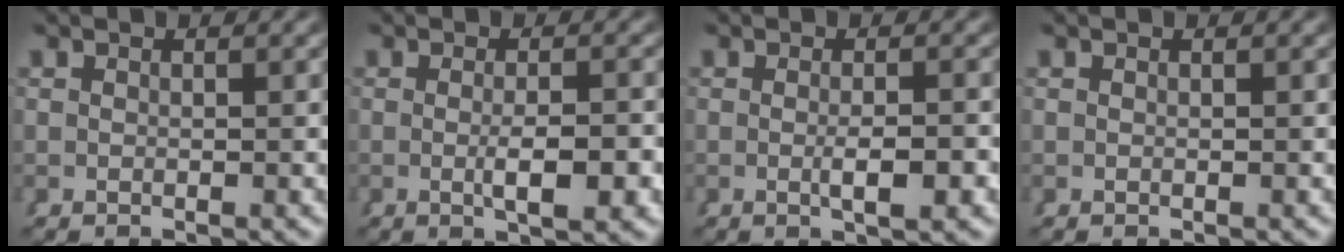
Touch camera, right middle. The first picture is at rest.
{"total": 2.8, "force": [-1.0, 0.4, 2.6], "torque": [-0.037, -0.008, -0.013]}
{"total": 2.1, "force": [-0.9, 0.2, 1.9], "torque": [-0.027, -0.006, -0.012]}
{"total": 0.0}